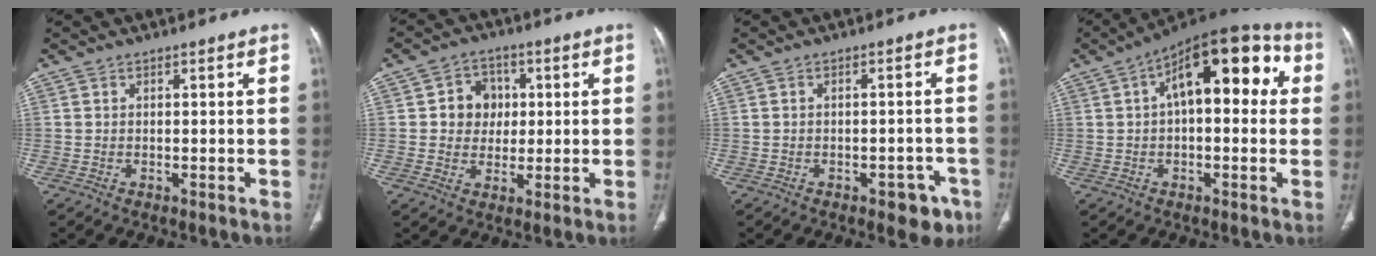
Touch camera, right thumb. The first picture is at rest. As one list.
[{"total": 7.2, "force": [1.0, 6.4, 3.2], "torque": [-0.007, 0.005, 0.013]}, {"total": 5.5, "force": [-3.2, 2.8, 3.4], "torque": [-0.016, 0.017, -0.036]}, {"total": 17.7, "force": [4.0, 8.3, 15.1], "torque": [-0.176, 0.041, 0.050]}]